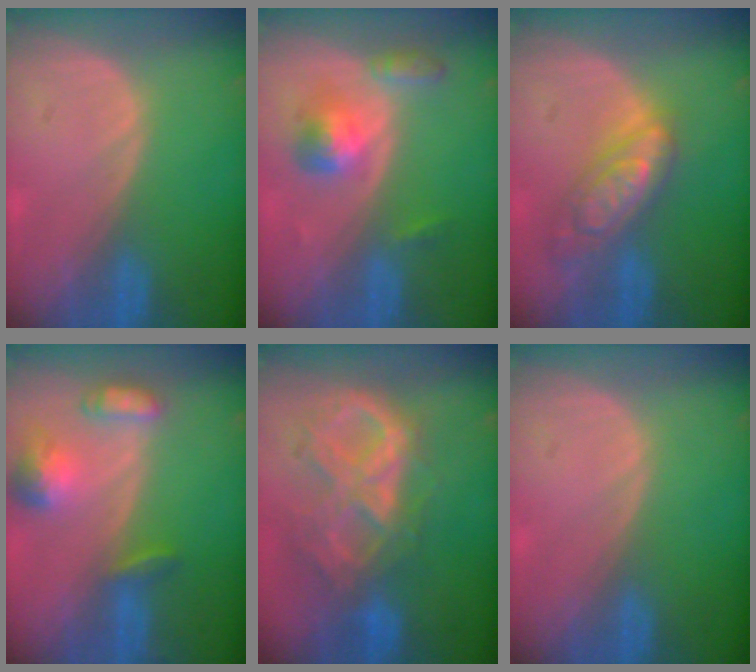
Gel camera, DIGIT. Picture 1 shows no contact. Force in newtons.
{"total": 5.2, "press": 4.9, "slide": 1.7}
{"total": 7.3, "press": 7.3, "slide": 0.5}
{"total": 6.8, "press": 6.4, "slide": 2.4}
{"total": 10.4, "press": 8.9, "slide": 5.5}
{"total": 0.0}